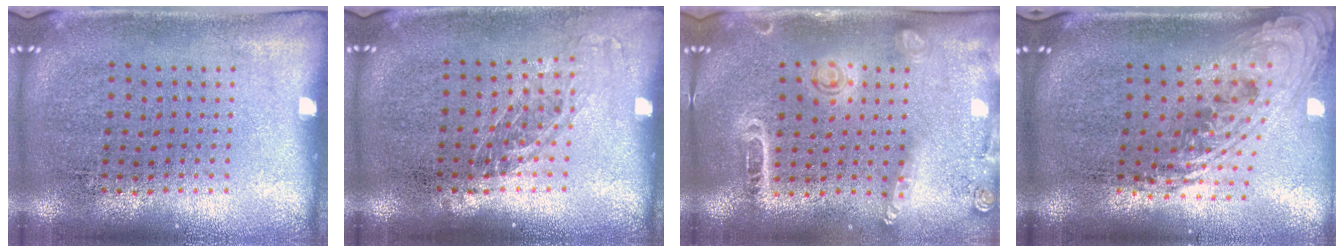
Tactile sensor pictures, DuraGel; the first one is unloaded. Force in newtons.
{"total": 1.1, "press": 1.0, "slide": 0.6}
{"total": 1.5, "press": 1.4, "slide": 0.6}
{"total": 2.4, "press": 1.7, "slide": 1.7}